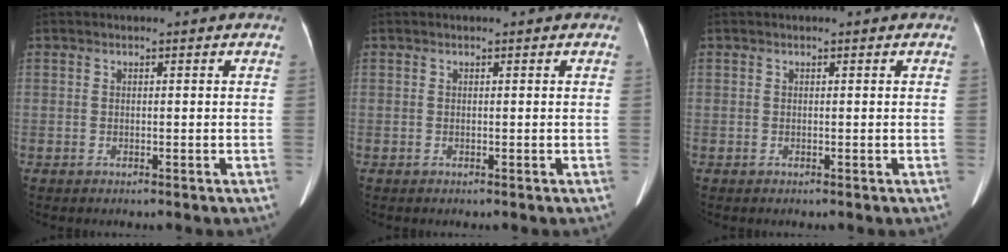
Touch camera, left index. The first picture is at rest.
{"total": 0.0}
{"total": 0.0}